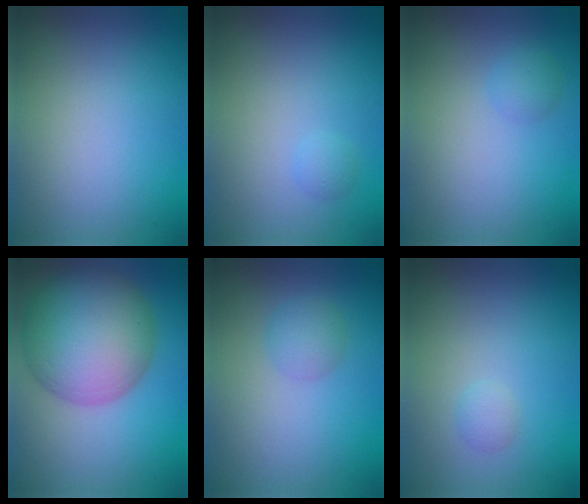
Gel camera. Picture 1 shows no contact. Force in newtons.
{"total": 0.7, "press": 0.7, "slide": 0.1}
{"total": 1.1, "press": 1.1, "slide": 0.1}
{"total": 12.1, "press": 12.1, "slide": 0.5}
{"total": 1.8, "press": 1.8, "slide": 0.0}
{"total": 0.9, "press": 0.9, "slide": 0.0}